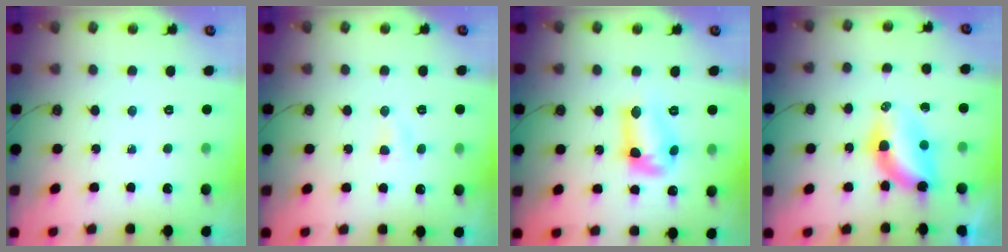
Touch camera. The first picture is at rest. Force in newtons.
{"total": 3.0, "press": 3.0, "slide": 0.3}
{"total": 11.8, "press": 11.8, "slide": 0.7}
{"total": 6.5, "press": 6.5, "slide": 0.5}